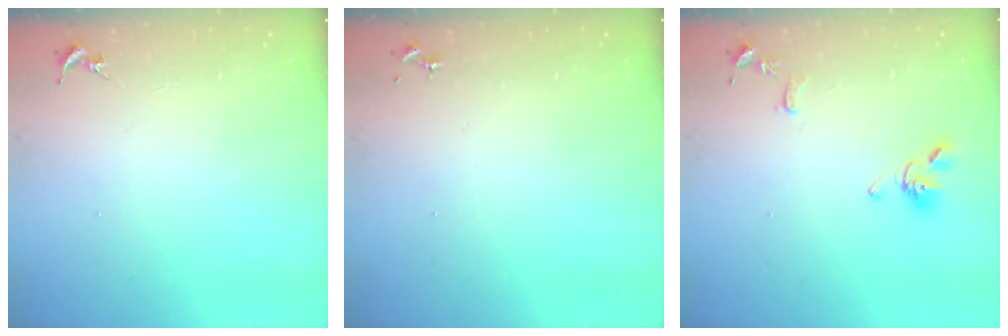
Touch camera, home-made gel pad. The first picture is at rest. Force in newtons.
{"total": 0.0}
{"total": 10.1, "press": 10.1, "slide": 1.2}